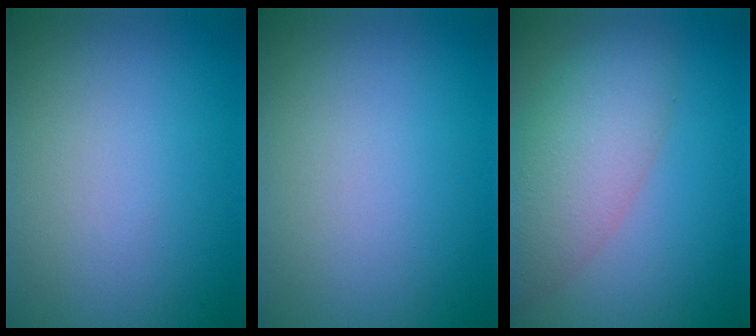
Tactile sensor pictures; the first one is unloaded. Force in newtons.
{"total": 0.0}
{"total": 6.3, "press": 6.2, "slide": 0.8}